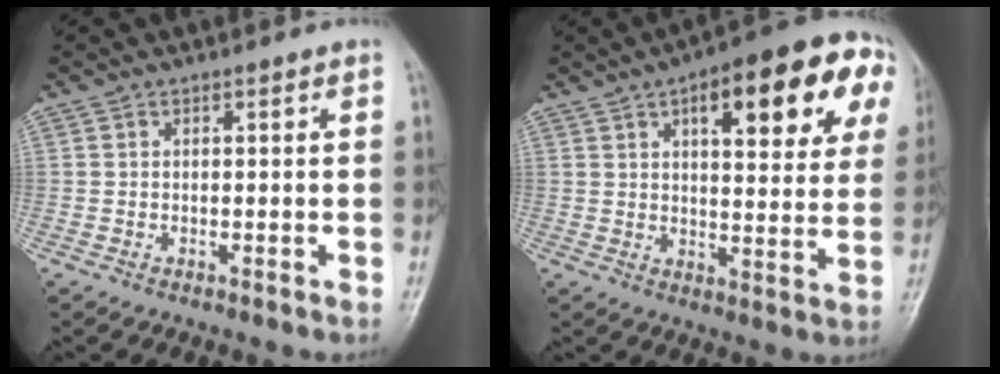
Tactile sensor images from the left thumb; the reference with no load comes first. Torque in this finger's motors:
{"motor_torque": [1.05, 1.11, 1.99, -0.79, 0.26]}